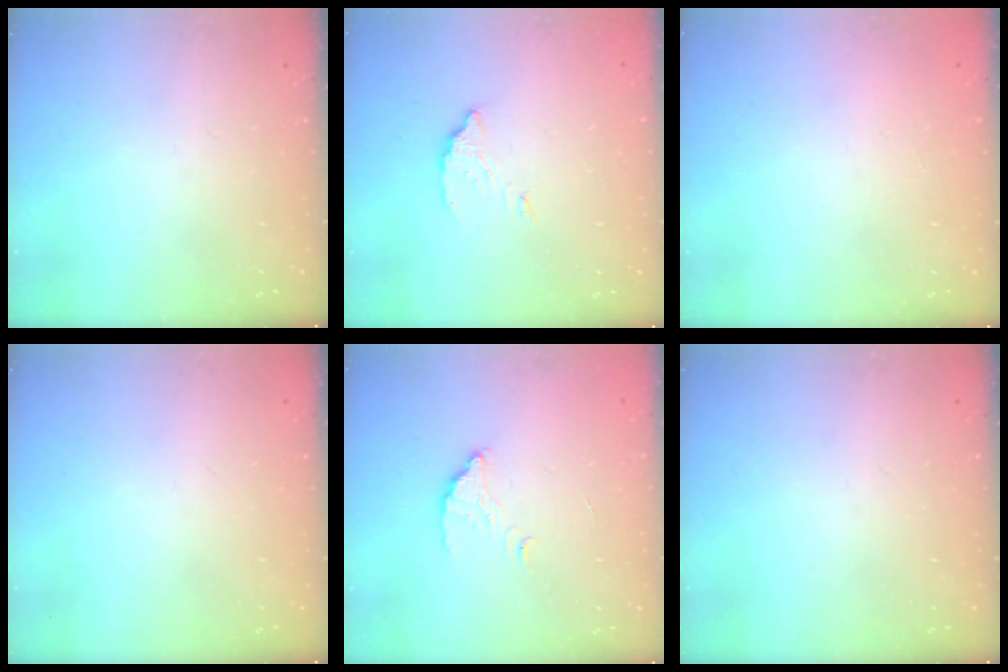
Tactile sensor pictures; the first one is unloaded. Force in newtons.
{"total": 3.4, "press": 3.4, "slide": 0.3}
{"total": 2.2, "press": 2.2, "slide": 0.1}
{"total": 0.0}
{"total": 2.6, "press": 2.6, "slide": 0.2}
{"total": 0.0}